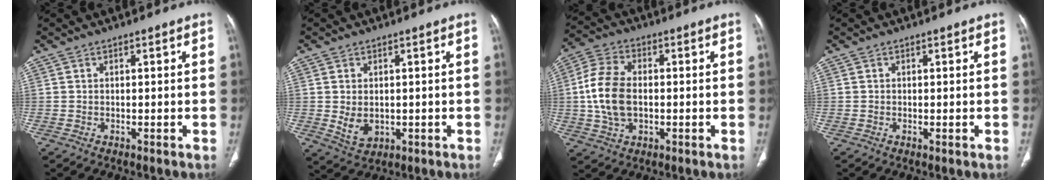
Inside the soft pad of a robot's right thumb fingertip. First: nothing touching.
{"total": 5.1, "force": [-0.2, 3.6, 3.6], "torque": [-0.056, -0.010, 0.011]}
{"total": 11.5, "force": [-0.3, 7.3, 8.9], "torque": [-0.180, 0.013, -0.008]}
{"total": 0.0}